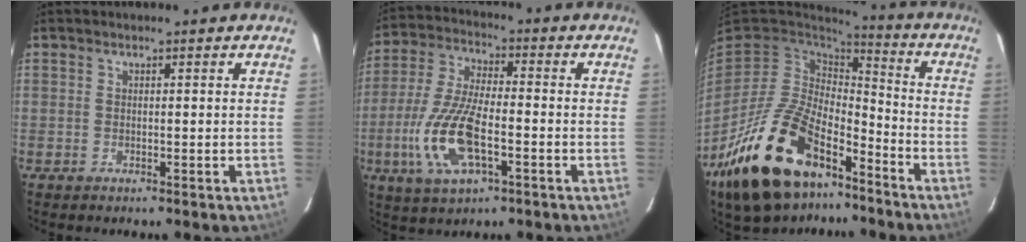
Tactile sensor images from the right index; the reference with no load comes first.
{"total": 14.3, "force": [-4.7, 5.3, 12.4], "torque": [-0.270, -0.010, -0.090]}
{"total": 24.4, "force": [-14.7, 12.4, 14.9], "torque": [-0.313, -0.017, -0.242]}